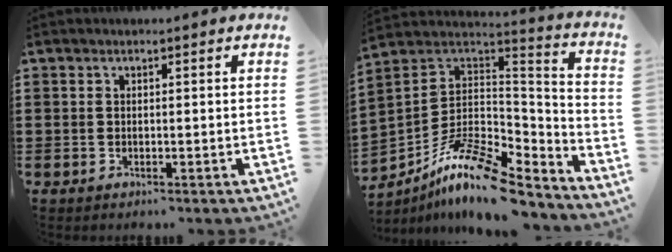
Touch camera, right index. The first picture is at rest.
{"total": 14.2, "force": [-9.5, 4.6, 9.4], "torque": [-0.185, 0.023, -0.177]}